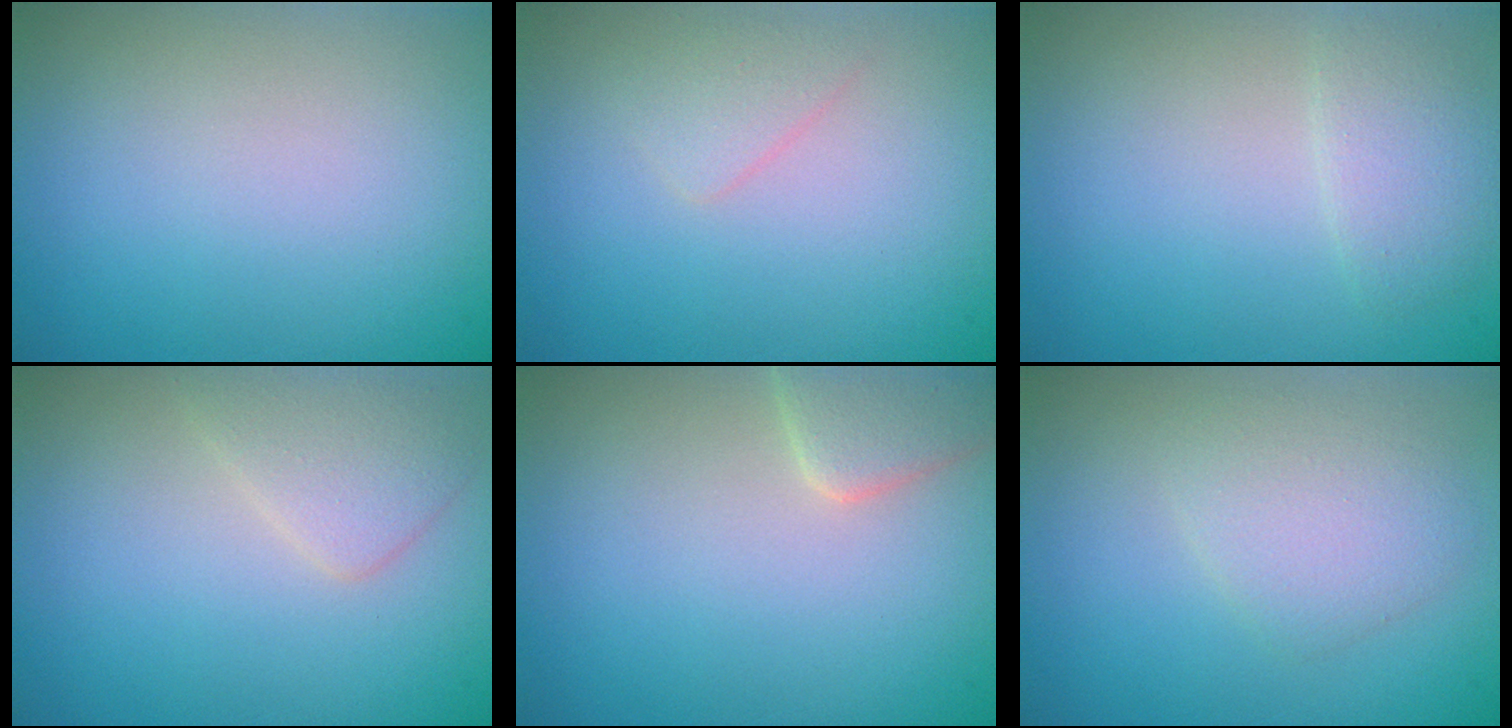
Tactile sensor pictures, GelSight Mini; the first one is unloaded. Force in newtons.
{"total": 1.3, "press": 1.3, "slide": 0.1}
{"total": 1.9, "press": 1.9, "slide": 0.1}
{"total": 2.2, "press": 2.2, "slide": 0.1}
{"total": 3.0, "press": 3.0, "slide": 0.2}
{"total": 2.8, "press": 2.8, "slide": 0.1}